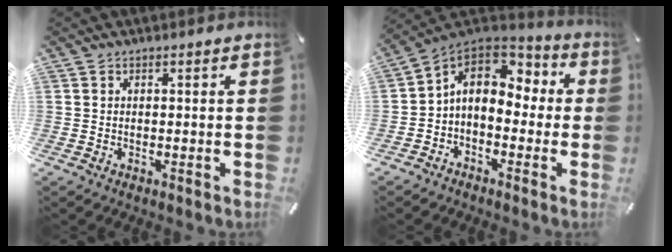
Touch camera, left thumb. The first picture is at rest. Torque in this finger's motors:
{"motor_torque": [0.19, 1.11, 1.01, 0.73, 0.17]}